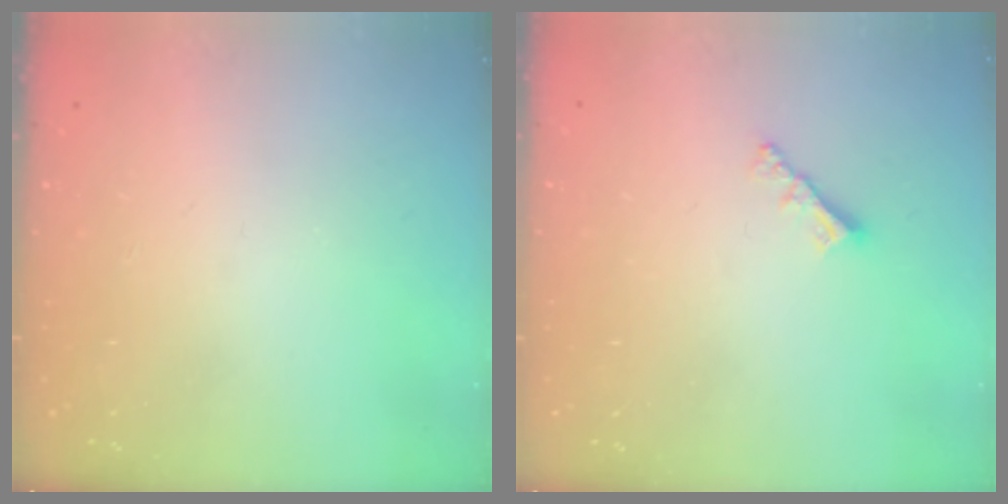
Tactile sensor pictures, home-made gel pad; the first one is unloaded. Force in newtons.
{"total": 2.9, "press": 2.9, "slide": 0.3}